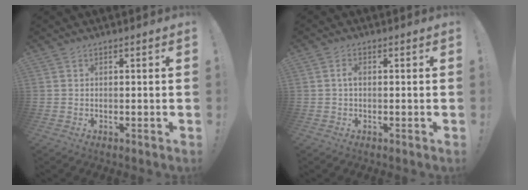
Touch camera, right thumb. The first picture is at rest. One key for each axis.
{"total": 1.6, "fx": -0.3, "fy": 0.9, "fz": 1.3, "tx": -0.027, "ty": 0.008, "tz": -0.006}